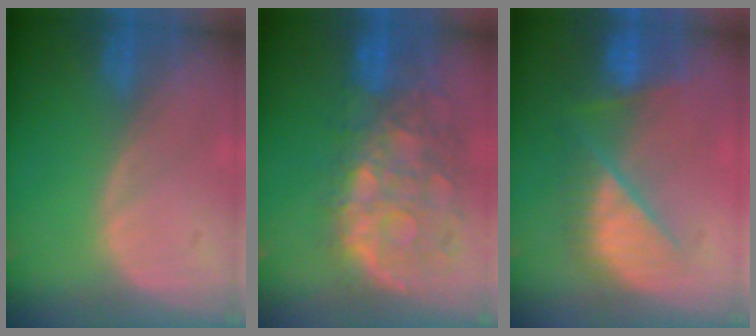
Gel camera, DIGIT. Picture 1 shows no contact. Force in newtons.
{"total": 11.2, "press": 9.8, "slide": 5.5}
{"total": 9.6, "press": 8.2, "slide": 5.1}